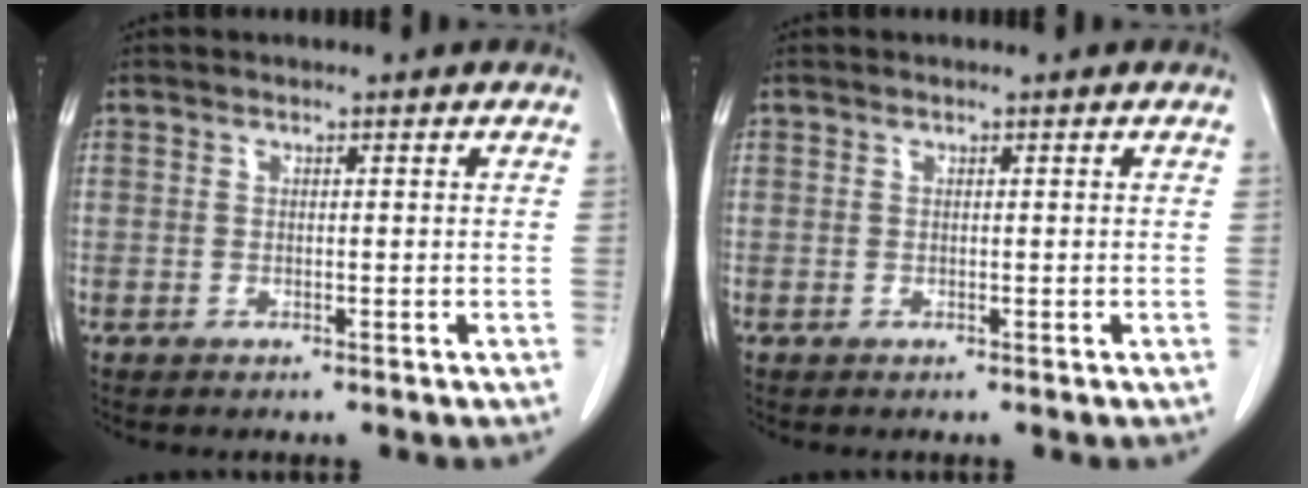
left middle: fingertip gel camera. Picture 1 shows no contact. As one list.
[{"total": 0.0}]